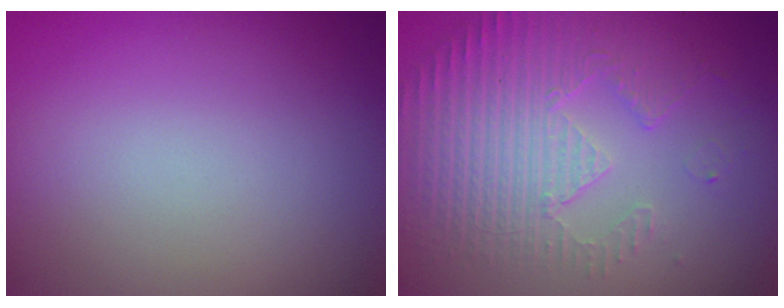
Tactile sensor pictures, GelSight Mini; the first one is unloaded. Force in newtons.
{"total": 5.6, "press": 3.5, "slide": 4.4}